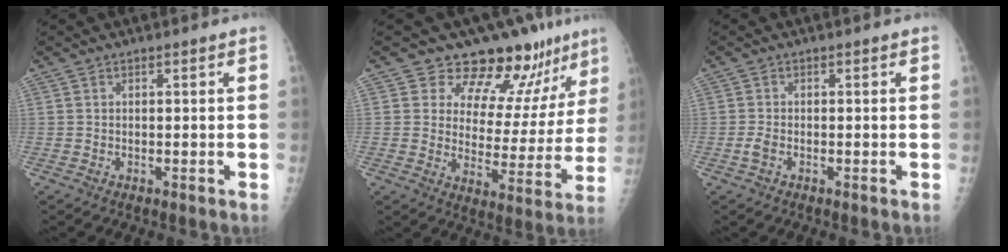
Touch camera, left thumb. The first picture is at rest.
{"total": 14.4, "force": [11.7, 6.3, 5.4], "torque": [-0.021, -0.080, 0.153]}
{"total": 1.6, "force": [-0.7, 0.9, 1.2], "torque": [-0.027, 0.000, -0.015]}